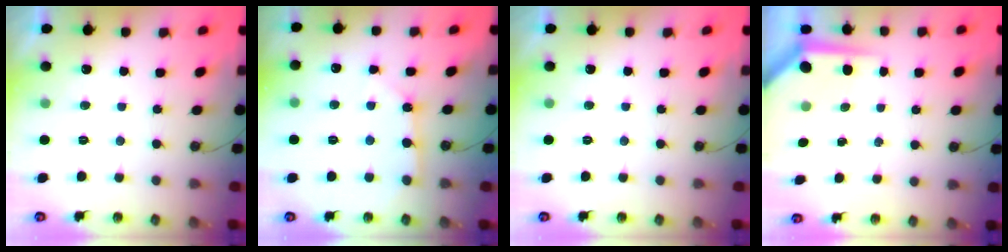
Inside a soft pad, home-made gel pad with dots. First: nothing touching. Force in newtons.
{"total": 2.4, "press": 2.4, "slide": 0.3}
{"total": 0.0}
{"total": 4.0, "press": 4.0, "slide": 0.3}